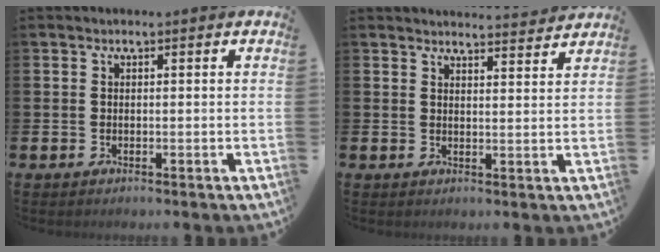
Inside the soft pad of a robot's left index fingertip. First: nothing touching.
{"total": 3.6, "force": [3.6, 0.0, 0.0], "torque": [0.004, -0.028, 0.062]}